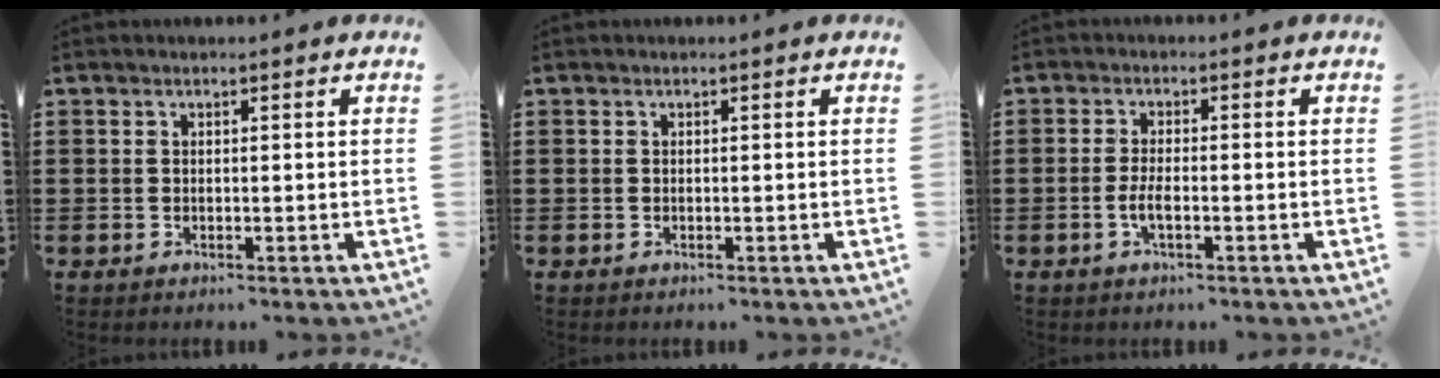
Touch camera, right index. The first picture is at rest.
{"total": 0.0}
{"total": 2.6, "force": [-0.9, 0.7, 2.4], "torque": [-0.051, -0.001, -0.018]}